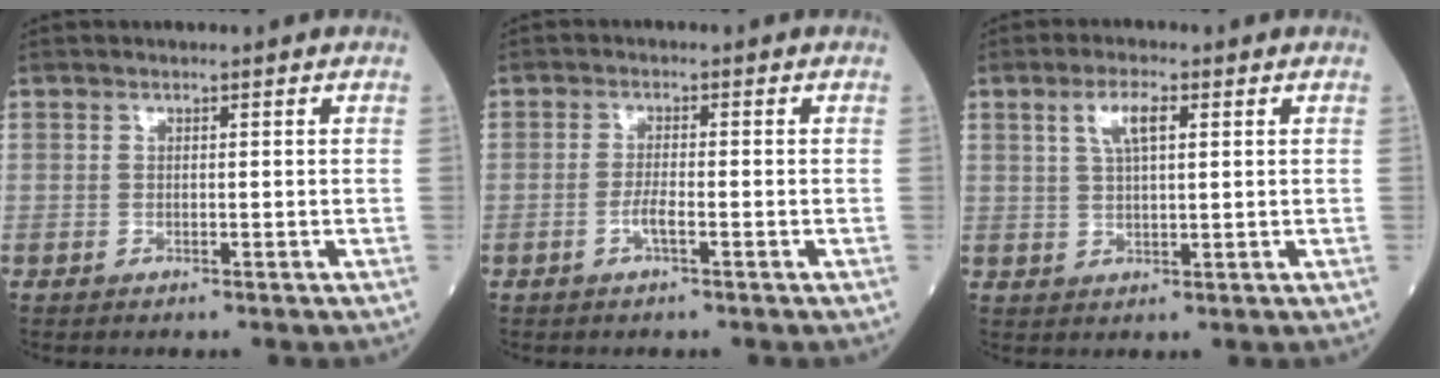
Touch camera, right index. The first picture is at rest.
{"total": 2.2, "force": [-1.0, 0.1, 1.9], "torque": [-0.038, 0.000, -0.021]}
{"total": 4.4, "force": [1.8, 1.1, 3.9], "torque": [-0.080, 0.009, 0.036]}